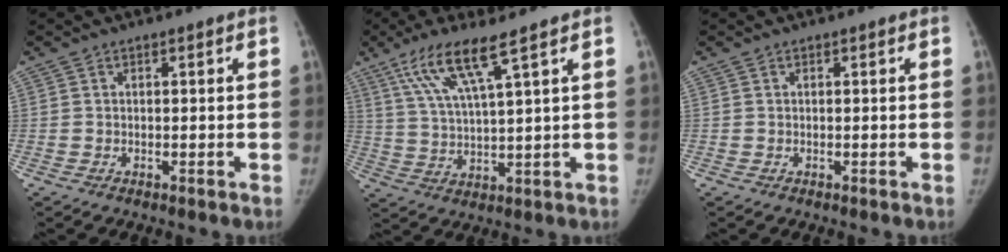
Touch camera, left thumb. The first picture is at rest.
{"total": 10.1, "force": [5.9, 0.8, 8.2], "torque": [-0.172, -0.020, 0.122]}
{"total": 0.0}